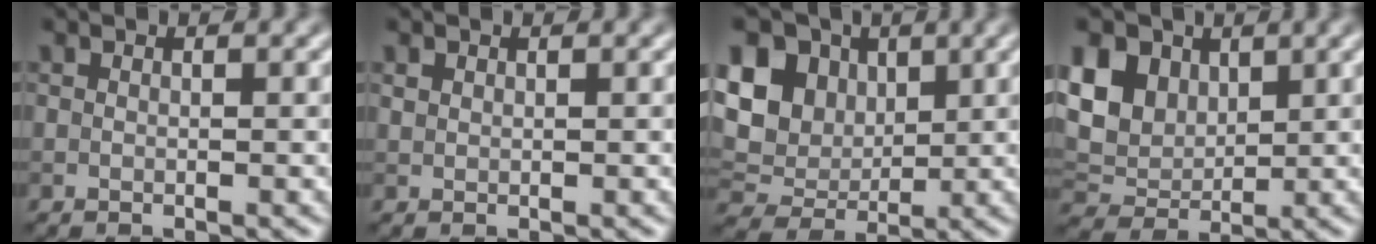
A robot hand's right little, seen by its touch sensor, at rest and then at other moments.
{"total": 0.6, "force": [0.4, 0.4, 0.2], "torque": [-0.003, -0.001, 0.010]}
{"total": 10.1, "force": [3.0, 7.9, 5.6], "torque": [-0.125, 0.029, 0.036]}
{"total": 8.4, "force": [3.2, 6.1, 4.7], "torque": [-0.115, 0.024, 0.052]}